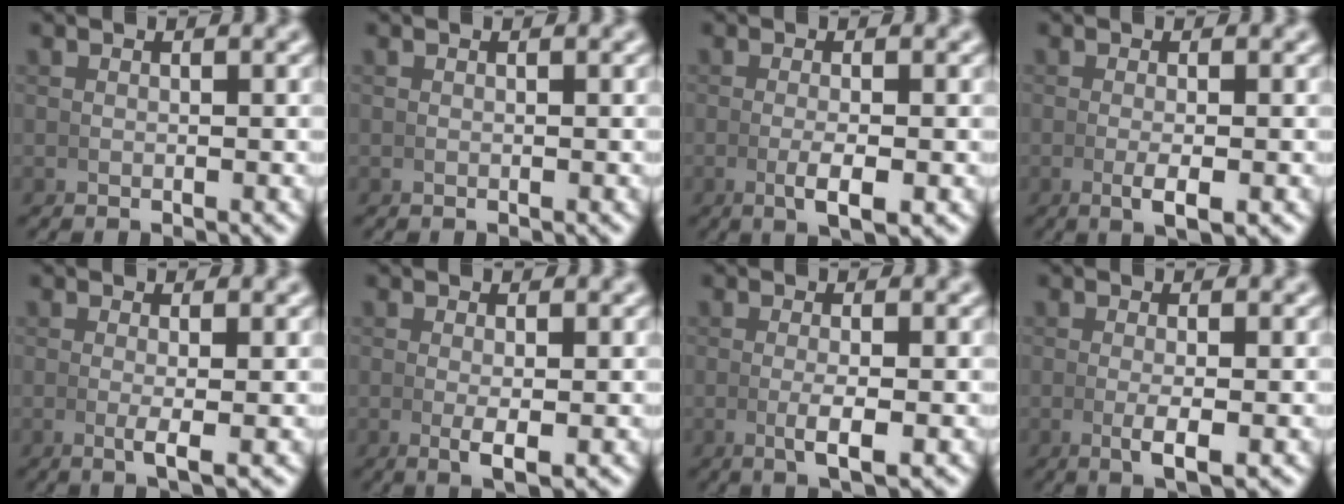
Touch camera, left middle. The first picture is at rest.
{"total": 0.0}
{"total": 2.9, "force": [-0.9, 0.7, 2.7], "torque": [-0.054, -0.009, -0.012]}
{"total": 2.6, "force": [-0.9, 0.7, 2.3], "torque": [-0.047, -0.006, -0.011]}
{"total": 2.1, "force": [-0.3, 0.3, 2.0], "torque": [-0.043, -0.009, -0.002]}
{"total": 2.5, "force": [-0.5, 0.6, 2.4], "torque": [-0.045, -0.008, -0.003]}
{"total": 2.8, "force": [-0.8, 0.5, 2.7], "torque": [-0.051, -0.008, -0.009]}
{"total": 2.8, "force": [-0.8, 0.7, 2.6], "torque": [-0.052, -0.009, -0.008]}